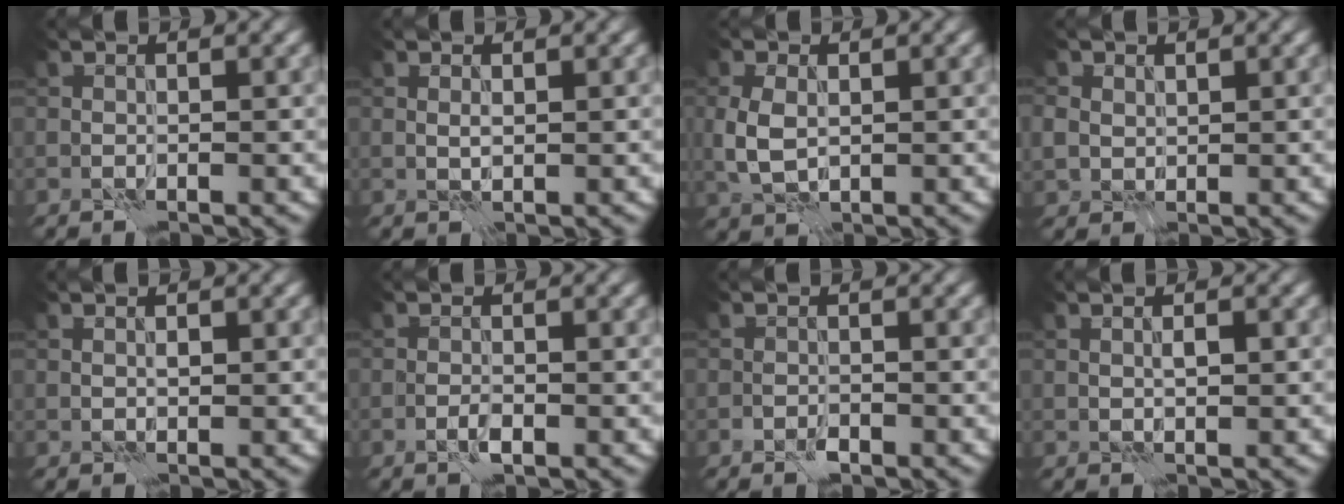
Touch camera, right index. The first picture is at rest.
{"total": 0.6, "force": [0.5, 0.1, 0.3], "torque": [-0.008, -0.003, 0.008]}
{"total": 3.0, "force": [0.3, 2.1, 2.1], "torque": [-0.056, -0.003, 0.008]}
{"total": 2.2, "force": [0.9, 1.9, 0.6], "torque": [-0.017, -0.002, 0.018]}
{"total": 0.6, "force": [0.4, 0.3, 0.2], "torque": [-0.003, -0.001, 0.009]}
{"total": 1.1, "force": [-0.4, 0.3, 0.9], "torque": [-0.018, 0.000, -0.010]}
{"total": 0.9, "force": [-0.6, 0.4, 0.5], "torque": [-0.009, -0.001, -0.013]}
{"total": 0.9, "force": [0.5, 0.3, 0.7], "torque": [-0.012, -0.002, 0.009]}